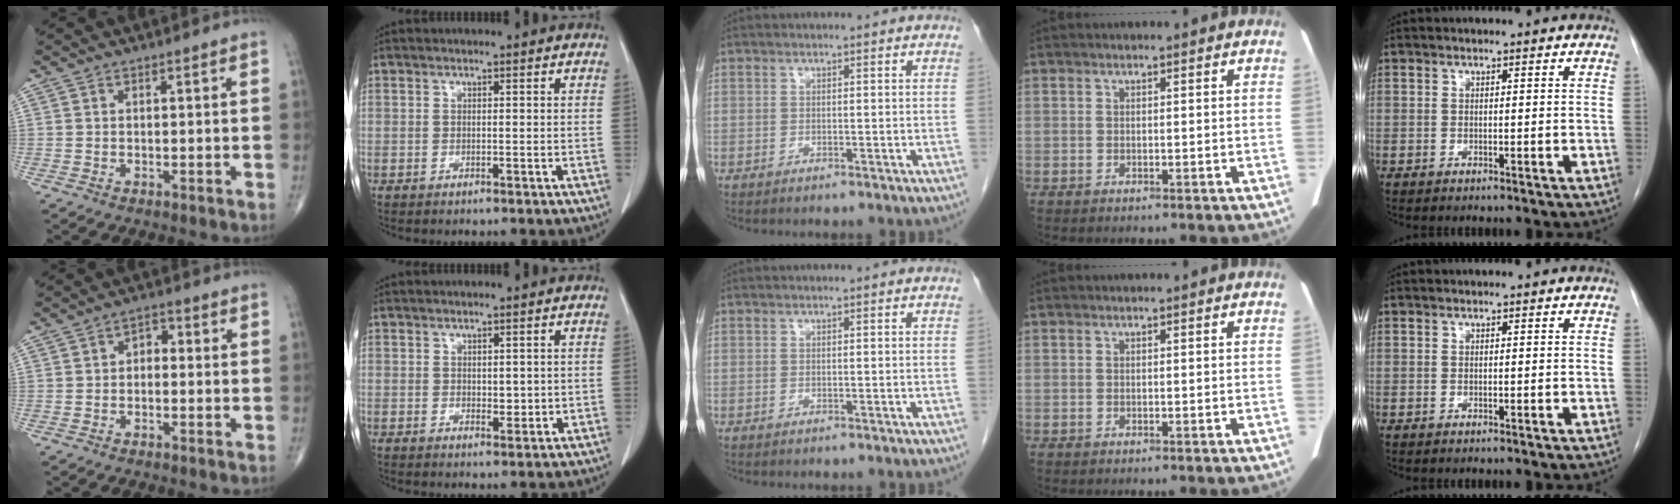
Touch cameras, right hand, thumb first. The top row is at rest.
{"thumb": {"total": 2.9, "force": [-0.2, 2.1, 2.0], "torque": [-0.013, 0.014, -0.016]}, "index": {"total": 2.2, "force": [0.2, 1.2, 1.8], "torque": [-0.022, -0.006, 0.008]}}